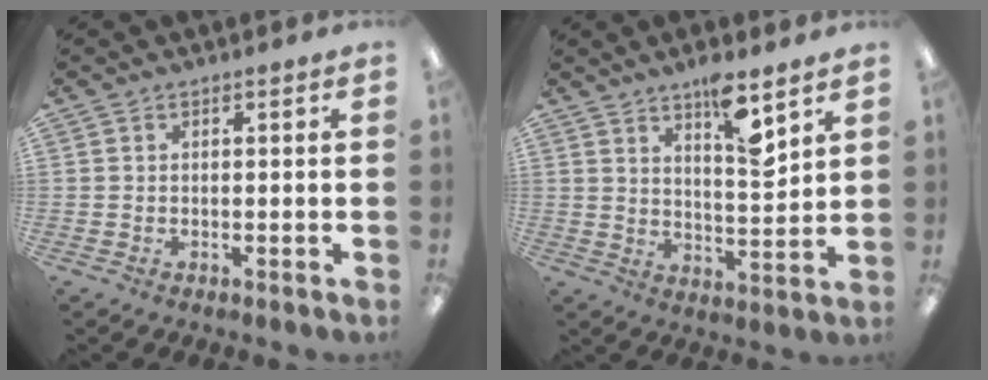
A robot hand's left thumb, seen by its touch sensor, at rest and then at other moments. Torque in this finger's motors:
{"motor_torque": [1.43, 0.73, 1.23, -0.54, 0.08]}